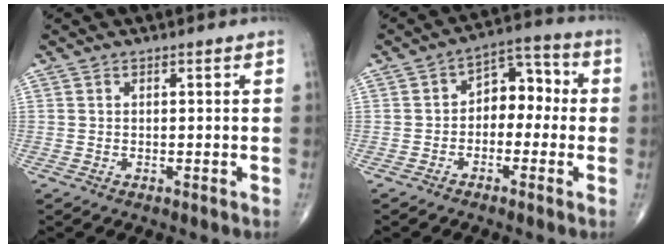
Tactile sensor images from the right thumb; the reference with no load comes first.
{"total": 7.8, "force": [-0.9, 5.4, 5.5], "torque": [-0.042, 0.041, -0.031]}